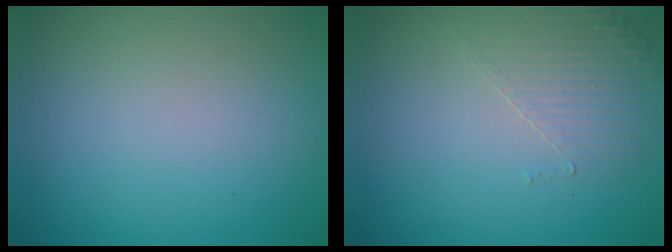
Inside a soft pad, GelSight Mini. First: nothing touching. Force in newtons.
{"total": 1.7, "press": 0.9, "slide": 1.4}